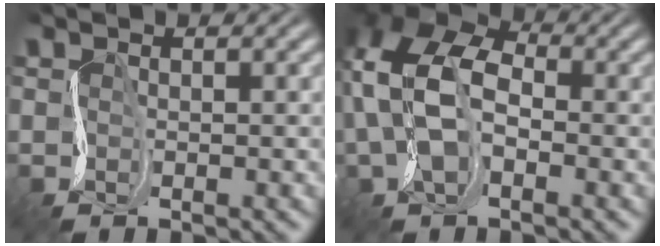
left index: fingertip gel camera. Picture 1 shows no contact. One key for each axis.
{"total": 8.7, "fx": 0.0, "fy": 5.6, "fz": 6.6, "tx": -0.153, "ty": 0.010, "tz": -0.009}